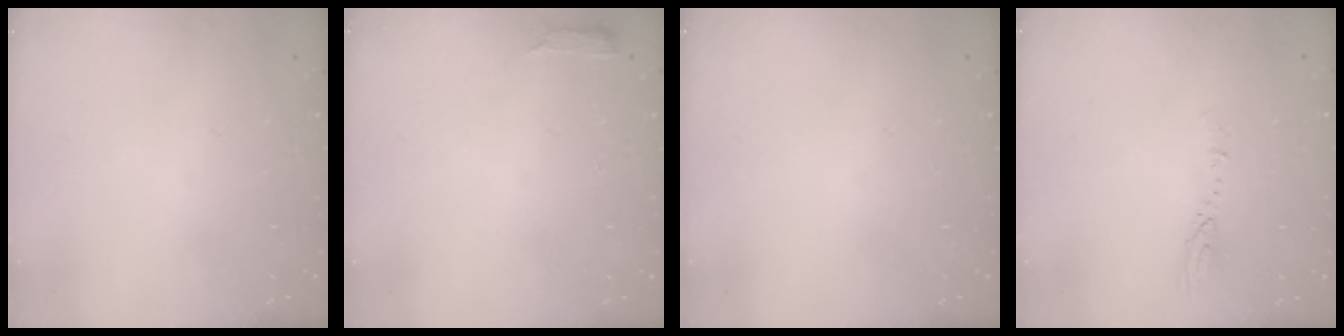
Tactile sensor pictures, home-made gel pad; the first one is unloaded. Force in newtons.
{"total": 2.8, "press": 2.8, "slide": 0.5}
{"total": 0.0}
{"total": 2.9, "press": 2.9, "slide": 0.3}